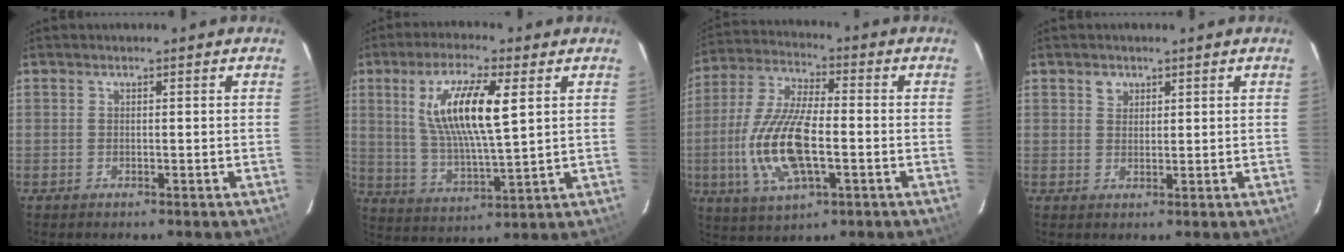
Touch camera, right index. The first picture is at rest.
{"total": 13.4, "force": [4.1, 3.0, 12.4], "torque": [-0.237, 0.000, 0.083]}
{"total": 15.8, "force": [-3.3, 5.9, 14.3], "torque": [-0.303, -0.004, -0.063]}
{"total": 2.0, "force": [1.1, 1.6, 0.4], "torque": [-0.002, 0.007, 0.019]}